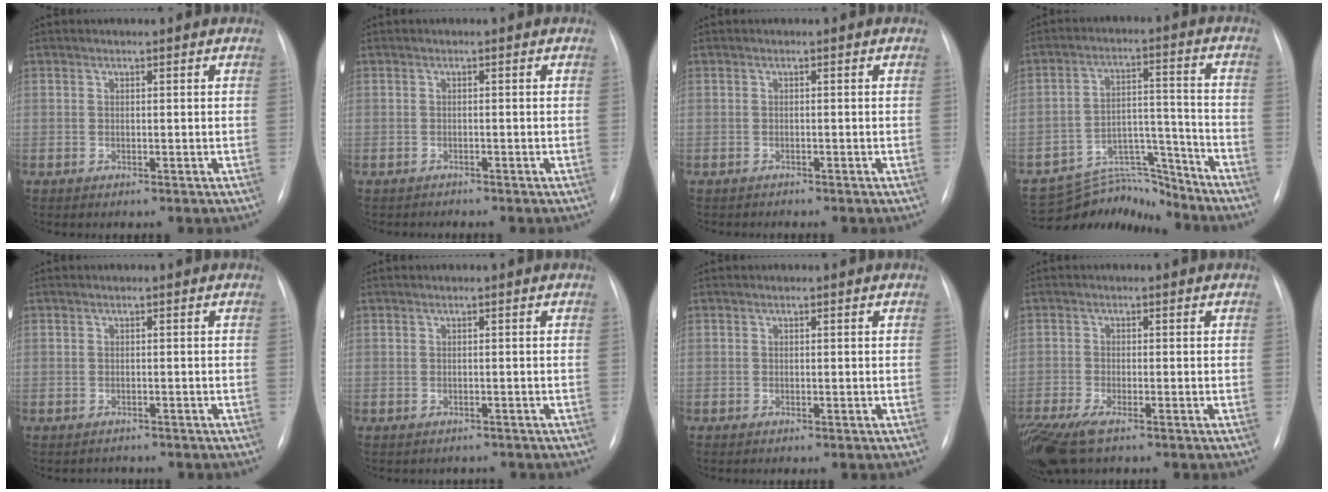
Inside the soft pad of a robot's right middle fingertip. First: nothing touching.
{"total": 0.8, "force": [-0.8, 0.2, -0.2], "torque": [-0.002, -0.001, -0.014]}
{"total": 0.6, "force": [-0.6, 0.2, -0.1], "torque": [-0.006, -0.001, -0.011]}
{"total": 10.7, "force": [-10.4, 2.2, 0.1], "torque": [0.010, 0.047, -0.170]}
{"total": 1.3, "force": [-1.1, 0.7, -0.2], "torque": [0.001, 0.000, -0.015]}
{"total": 1.8, "force": [-1.5, 0.9, 0.1], "torque": [-0.004, 0.001, -0.020]}
{"total": 0.0}
{"total": 8.9, "force": [-6.0, 2.5, 6.0], "torque": [-0.126, -0.023, -0.106]}